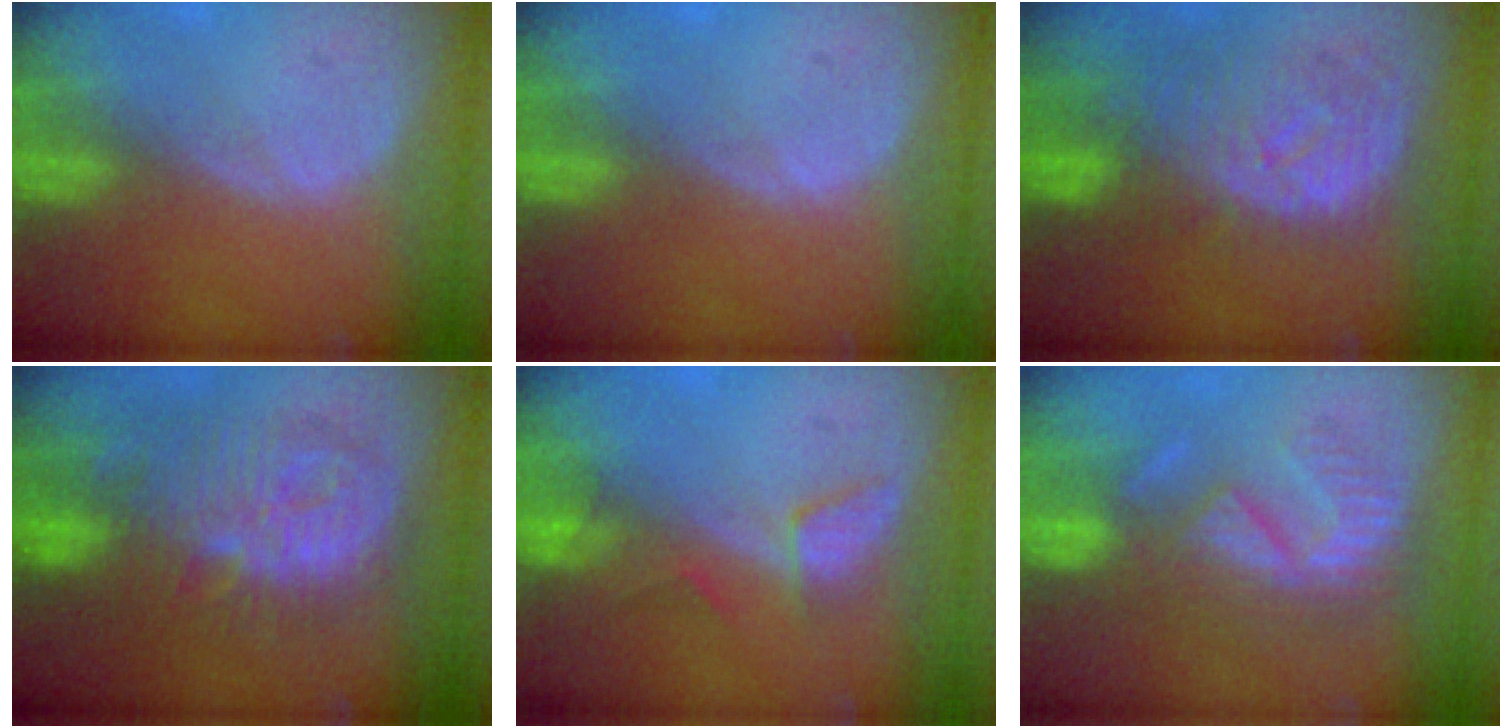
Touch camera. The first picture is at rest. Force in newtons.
{"total": 0.0}
{"total": 10.9, "press": 9.7, "slide": 4.8}
{"total": 11.6, "press": 11.5, "slide": 0.8}
{"total": 3.2, "press": 3.1, "slide": 0.3}
{"total": 9.2, "press": 8.0, "slide": 4.5}